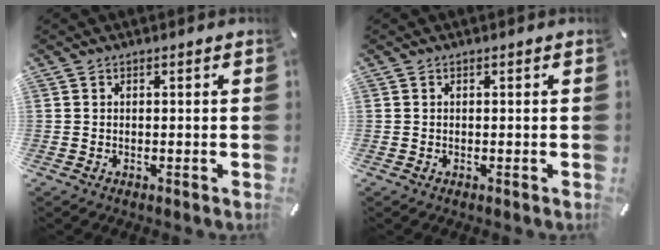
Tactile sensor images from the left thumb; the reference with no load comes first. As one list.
[{"total": 0.0}]